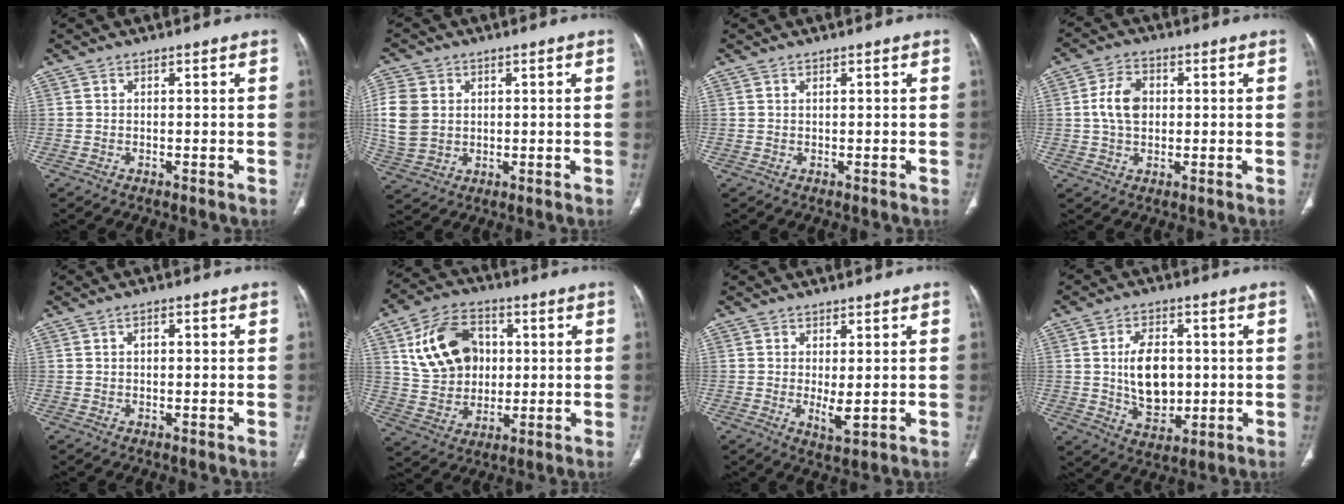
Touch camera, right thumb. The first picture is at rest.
{"total": 10.0, "force": [1.3, 8.0, 5.8], "torque": [-0.121, -0.001, 0.030]}
{"total": 0.0}
{"total": 7.0, "force": [0.7, 4.9, 4.9], "torque": [-0.083, 0.007, 0.009]}
{"total": 1.8, "force": [0.4, 1.0, 1.5], "torque": [-0.020, 0.007, 0.004]}
{"total": 15.8, "force": [3.8, 12.1, 9.5], "torque": [-0.135, 0.004, 0.071]}
{"total": 3.8, "force": [-0.1, 1.4, 3.5], "torque": [-0.058, -0.013, 0.007]}
{"total": 11.3, "force": [0.5, 7.4, 8.5], "torque": [-0.116, -0.007, 0.017]}